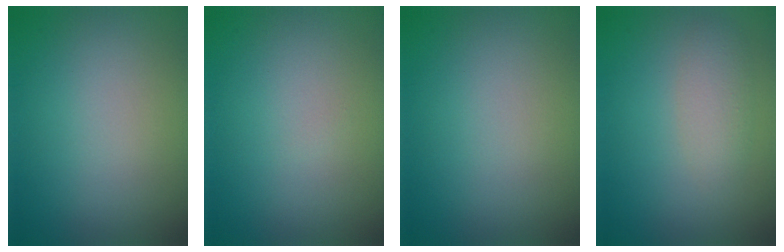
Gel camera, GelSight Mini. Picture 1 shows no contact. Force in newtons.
{"total": 0.0}
{"total": 0.0}
{"total": 2.1, "press": 2.1, "slide": 0.1}